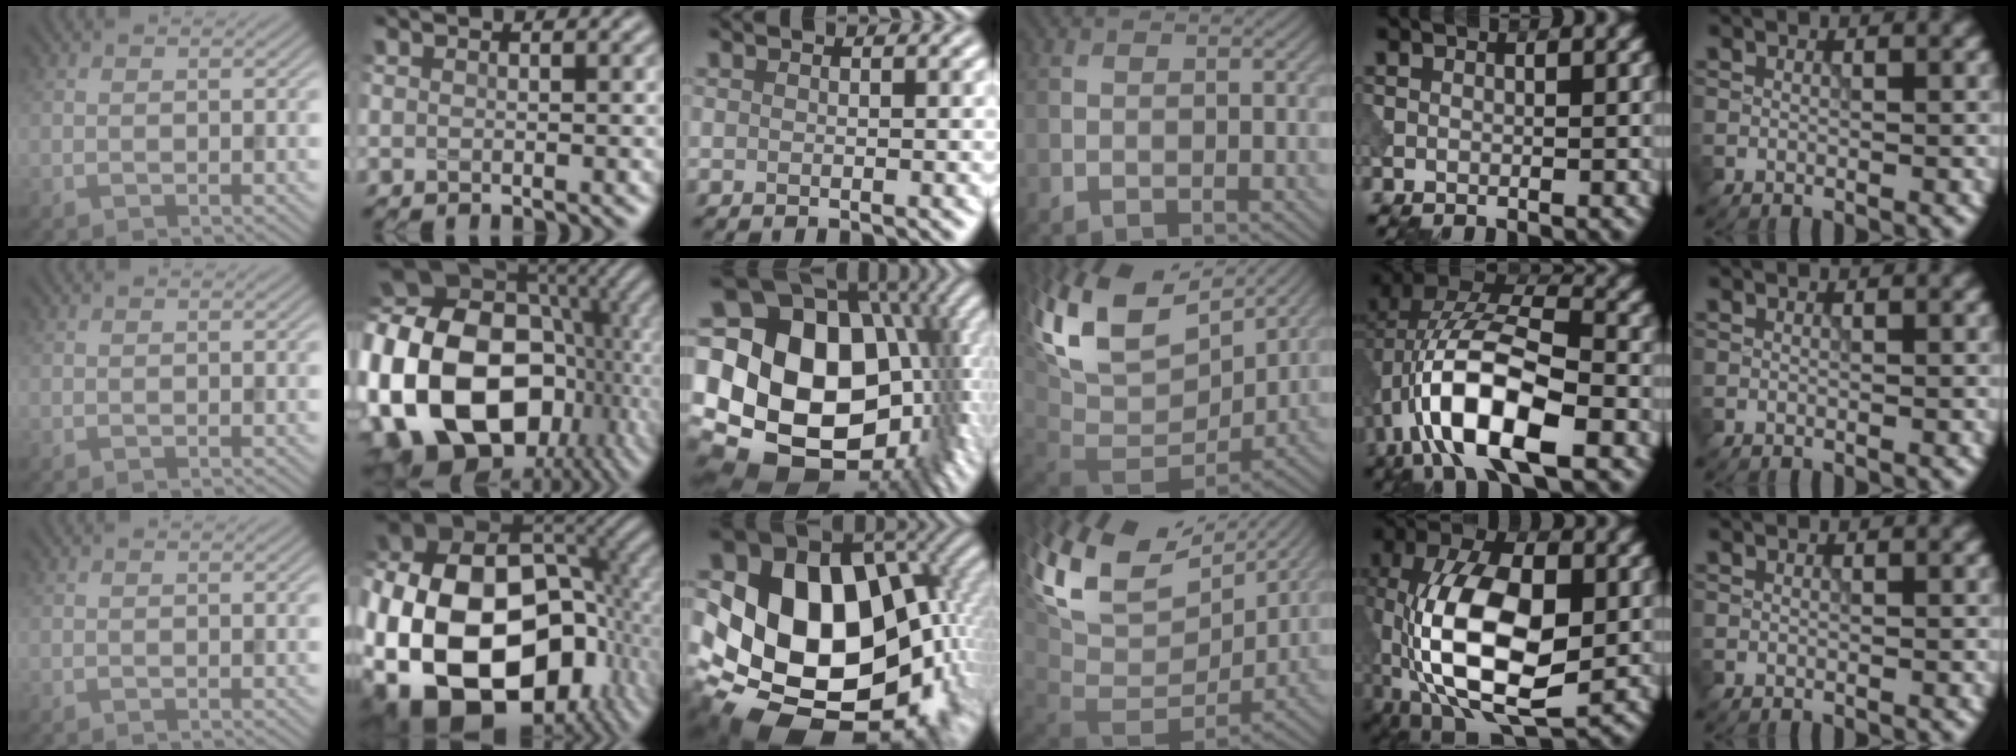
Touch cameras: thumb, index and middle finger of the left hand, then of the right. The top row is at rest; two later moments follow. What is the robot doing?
{"motion": "insert", "object": "peg toy"}